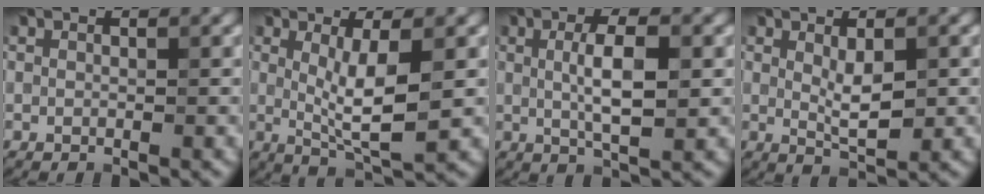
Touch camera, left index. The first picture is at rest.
{"total": 4.9, "force": [0.3, 1.2, 4.7], "torque": [-0.089, -0.011, 0.010]}
{"total": 4.9, "force": [0.3, 1.4, 4.7], "torque": [-0.089, 0.003, 0.006]}
{"total": 3.1, "force": [0.4, 1.0, 2.9], "torque": [-0.056, -0.005, 0.011]}